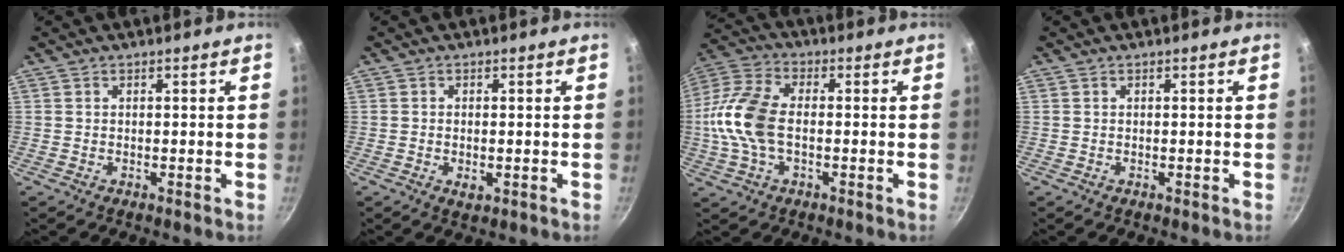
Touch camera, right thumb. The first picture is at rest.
{"total": 2.1, "force": [-0.5, 1.1, 1.7], "torque": [-0.028, -0.004, -0.006]}
{"total": 13.2, "force": [-1.0, 7.5, 10.8], "torque": [-0.218, 0.030, -0.036]}
{"total": 0.0}